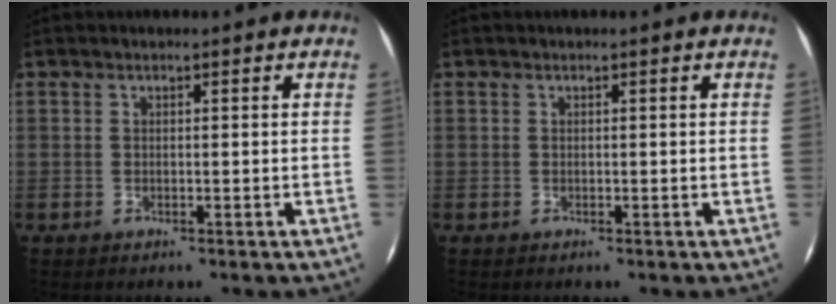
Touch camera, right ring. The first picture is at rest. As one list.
[{"total": 0.0}]